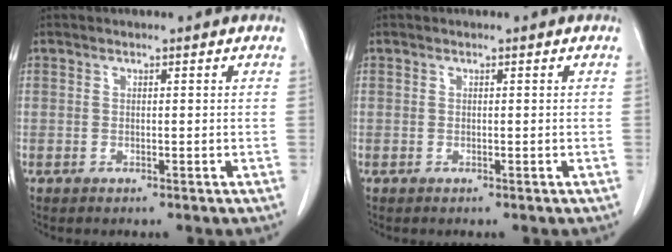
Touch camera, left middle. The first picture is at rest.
{"total": 0.0}